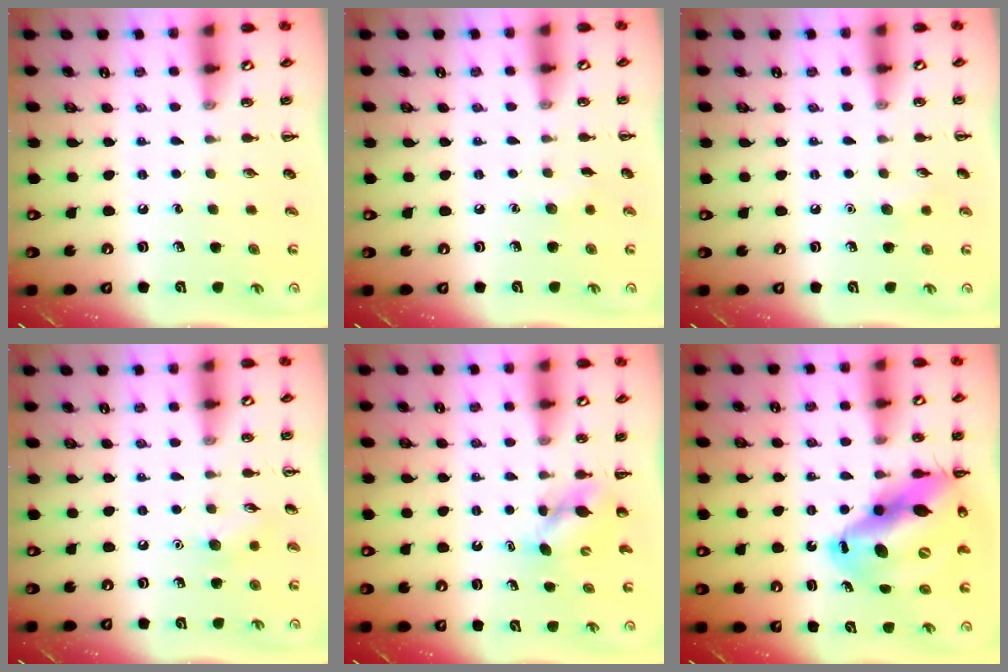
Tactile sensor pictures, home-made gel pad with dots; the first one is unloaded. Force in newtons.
{"total": 4.4, "press": 4.2, "slide": 1.2}
{"total": 5.4, "press": 5.1, "slide": 1.5}
{"total": 6.3, "press": 6.1, "slide": 1.6}
{"total": 4.7, "press": 4.6, "slide": 1.0}
{"total": 19.4, "press": 18.5, "slide": 5.6}